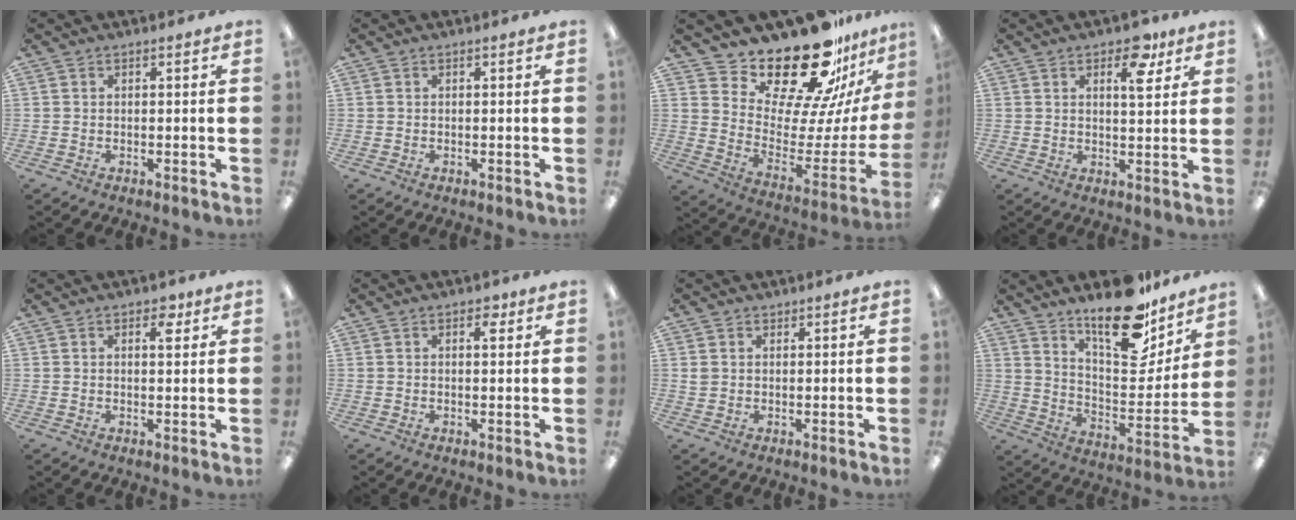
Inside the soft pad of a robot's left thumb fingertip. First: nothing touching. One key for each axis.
{"total": 0.0}
{"total": 24.8, "fx": 20.9, "fy": 7.1, "fz": 11.3, "tx": -0.179, "ty": -0.163, "tz": 0.355}
{"total": 8.1, "fx": 4.6, "fy": 3.6, "fz": 5.6, "tx": -0.065, "ty": -0.017, "tz": 0.073}
{"total": 3.6, "fx": 2.1, "fy": 1.7, "fz": 2.3, "tx": -0.018, "ty": -0.008, "tz": 0.030}
{"total": 2.5, "fx": 1.4, "fy": 1.3, "fz": 1.7, "tx": -0.012, "ty": -0.005, "tz": 0.018}
{"total": 1.6, "fx": 1.0, "fy": 1.1, "fz": 0.3, "tx": -0.008, "ty": 0.002, "tz": 0.018}
{"total": 20.6, "fx": 15.4, "fy": 8.2, "fz": 10.9, "tx": -0.149, "ty": -0.113, "tz": 0.262}